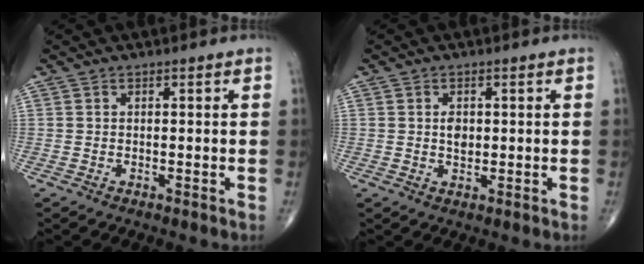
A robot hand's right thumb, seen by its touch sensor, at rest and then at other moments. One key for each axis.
{"total": 2.5, "fx": 0.3, "fy": 1.6, "fz": 1.9, "tx": -0.024, "ty": -0.001, "tz": 0.005}